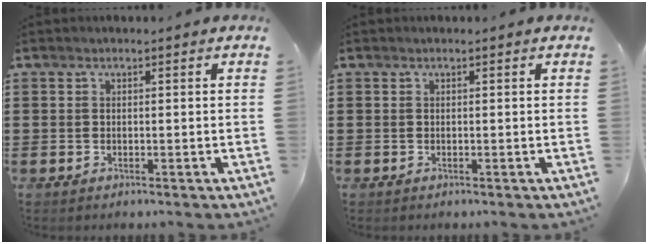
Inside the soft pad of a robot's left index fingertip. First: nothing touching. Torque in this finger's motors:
{"motor_torque": [0.00, 0.00, 0.00, 0.00]}